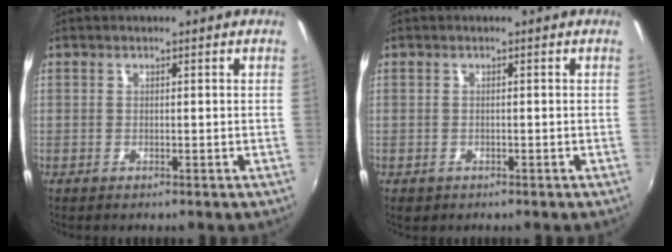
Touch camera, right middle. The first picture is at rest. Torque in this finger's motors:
{"motor_torque": [0.30, -0.33, 0.00, 0.00]}